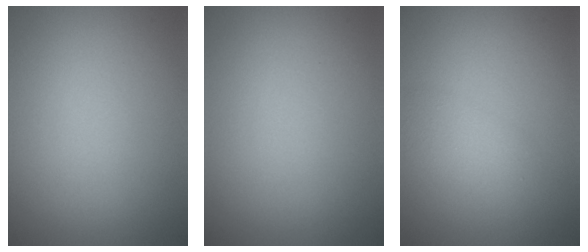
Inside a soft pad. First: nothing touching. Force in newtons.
{"total": 0.0}
{"total": 2.2, "press": 2.2, "slide": 0.2}